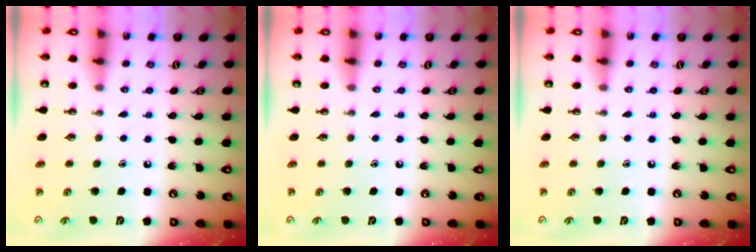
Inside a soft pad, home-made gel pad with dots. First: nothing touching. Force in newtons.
{"total": 0.0}
{"total": 0.0}